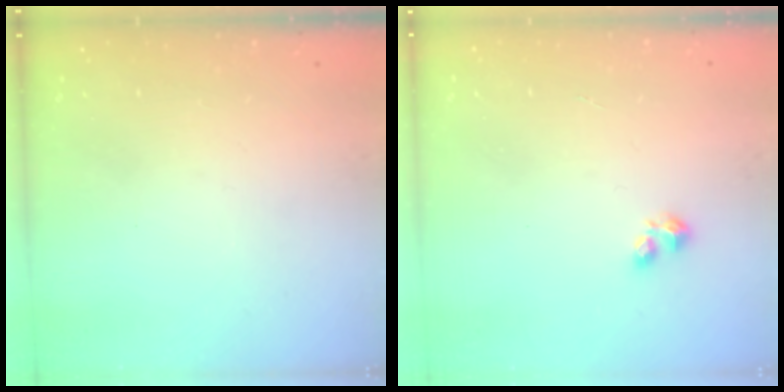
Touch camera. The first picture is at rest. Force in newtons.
{"total": 2.0, "press": 2.0, "slide": 0.4}